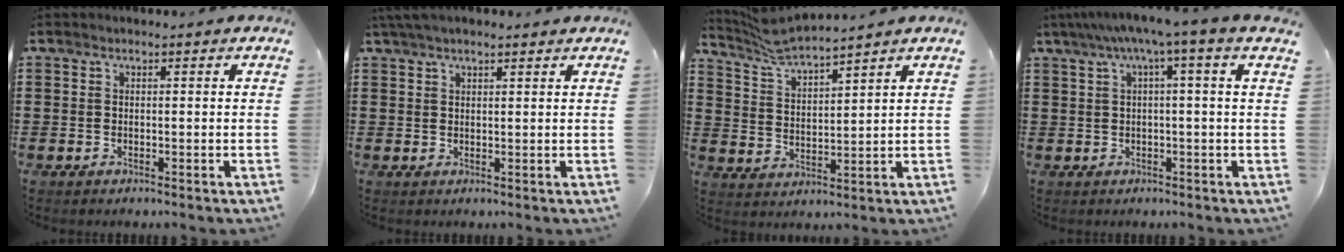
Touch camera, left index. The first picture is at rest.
{"total": 2.4, "force": [1.9, 0.8, 1.1], "torque": [-0.025, 0.006, 0.036]}
{"total": 5.6, "force": [5.2, 0.0, 1.8], "torque": [-0.056, -0.023, 0.094]}
{"total": 3.1, "force": [0.1, -0.7, 3.0], "torque": [-0.056, -0.005, -0.004]}